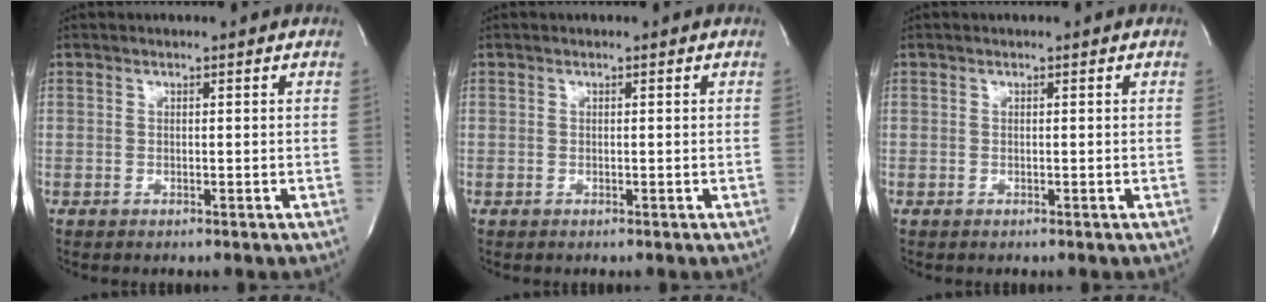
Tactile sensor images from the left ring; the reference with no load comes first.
{"total": 0.0}
{"total": 0.0}